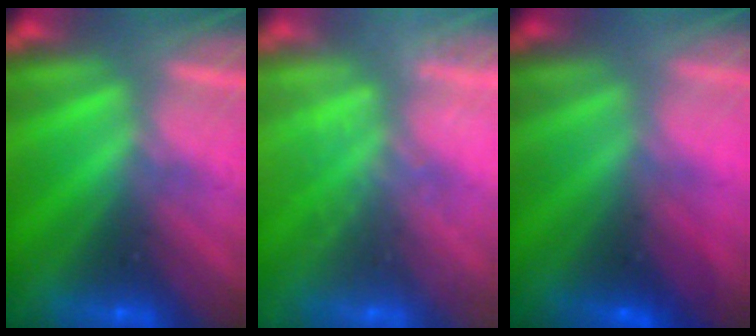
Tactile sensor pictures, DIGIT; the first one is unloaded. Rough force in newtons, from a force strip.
{"total": 1.8}
{"total": 2.8}